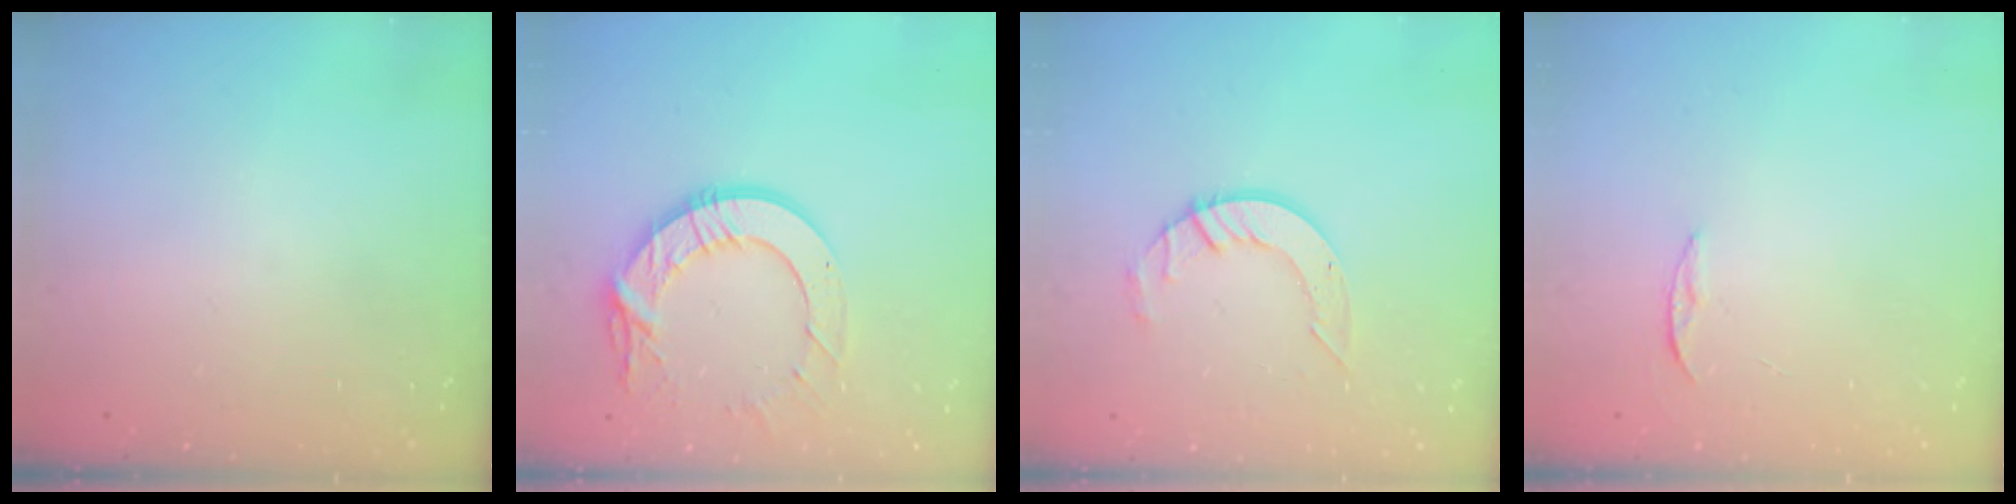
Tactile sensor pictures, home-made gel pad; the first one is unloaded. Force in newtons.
{"total": 14.5, "press": 14.5, "slide": 1.3}
{"total": 8.7, "press": 8.6, "slide": 0.8}
{"total": 3.4, "press": 3.4, "slide": 0.4}